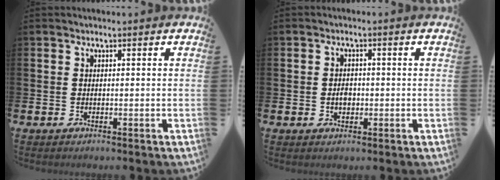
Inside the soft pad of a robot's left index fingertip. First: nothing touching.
{"total": 2.1, "force": [-0.2, 1.5, 1.4], "torque": [-0.010, -0.001, -0.010]}